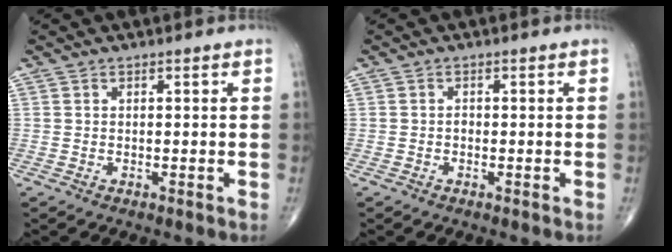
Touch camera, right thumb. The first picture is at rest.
{"total": 0.7, "force": [-0.2, 0.5, 0.4], "torque": [-0.004, 0.002, -0.008]}